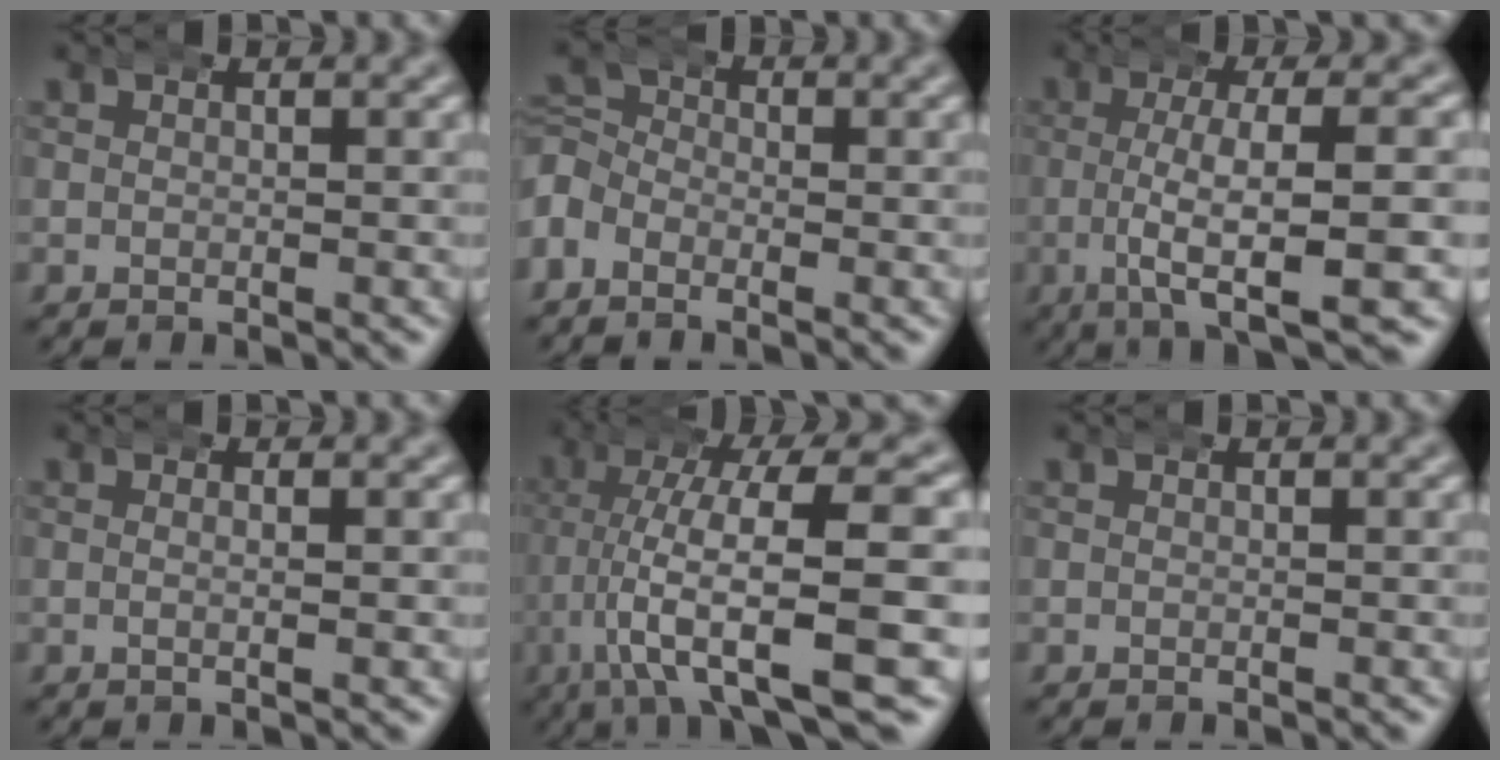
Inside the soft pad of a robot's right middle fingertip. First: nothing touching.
{"total": 3.5, "force": [-1.2, 3.2, 0.8], "torque": [-0.024, -0.014, -0.027]}
{"total": 7.5, "force": [-3.0, 1.6, 6.7], "torque": [-0.113, -0.022, -0.039]}
{"total": 1.4, "force": [-0.2, 0.2, 1.4], "torque": [-0.023, 0.003, -0.006]}
{"total": 10.7, "force": [-3.2, 3.2, 9.7], "torque": [-0.170, -0.016, -0.037]}
{"total": 0.0}